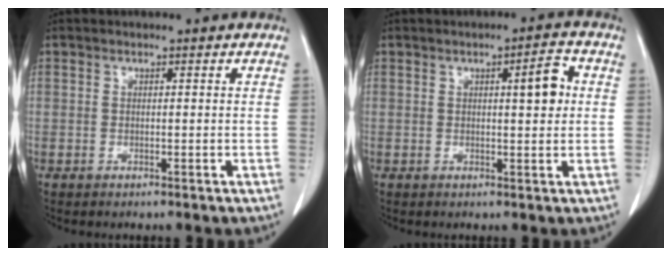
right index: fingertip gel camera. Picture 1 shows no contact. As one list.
[{"total": 4.4, "force": [0.9, 0.9, 4.2], "torque": [-0.059, 0.005, 0.010]}]